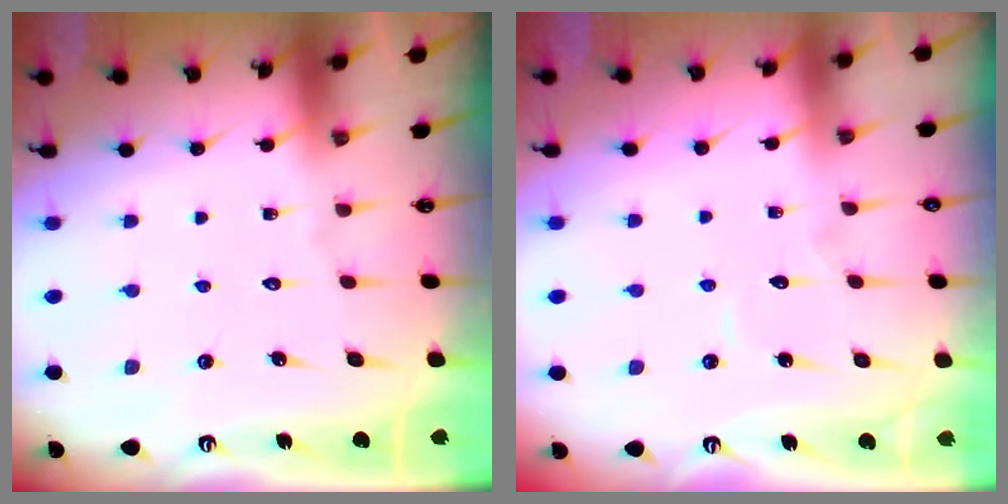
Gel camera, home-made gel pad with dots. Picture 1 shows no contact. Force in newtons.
{"total": 3.0, "press": 3.0, "slide": 0.3}